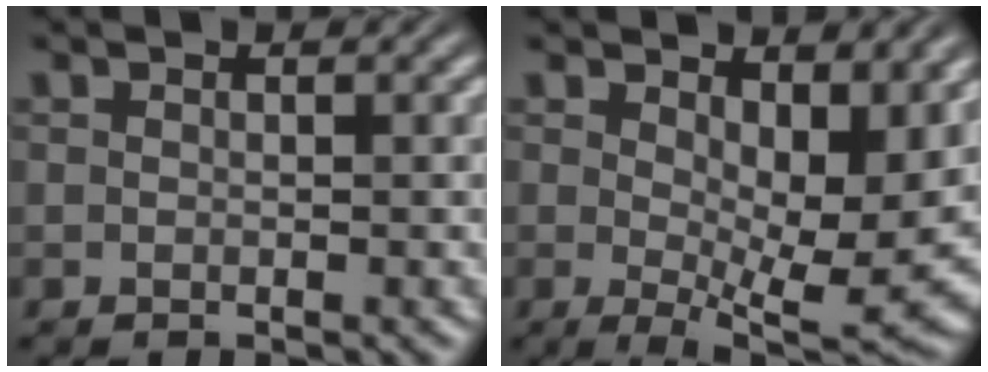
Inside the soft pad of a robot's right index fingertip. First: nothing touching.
{"total": 6.6, "force": [0.1, 1.7, 6.4], "torque": [-0.066, -0.030, 0.015]}